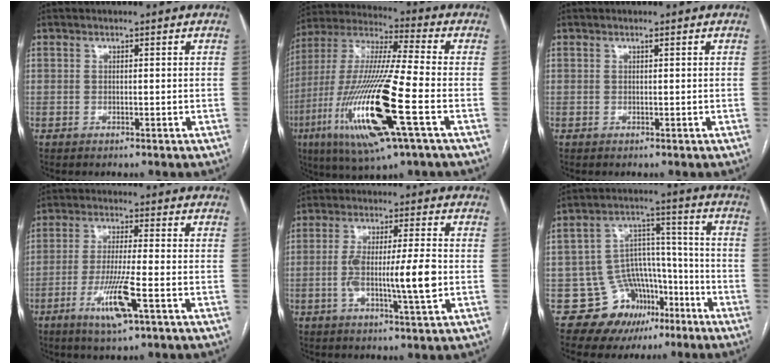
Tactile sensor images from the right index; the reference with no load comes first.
{"total": 21.9, "force": [-7.3, 1.7, 20.6], "torque": [-0.454, -0.035, -0.139]}
{"total": 0.0}
{"total": 8.5, "force": [-3.6, 0.3, 7.7], "torque": [-0.151, -0.015, -0.066]}
{"total": 9.6, "force": [-1.5, 0.5, 9.5], "torque": [-0.169, 0.002, -0.028]}
{"total": 11.8, "force": [-6.9, 9.1, 2.9], "torque": [-0.031, 0.076, -0.098]}